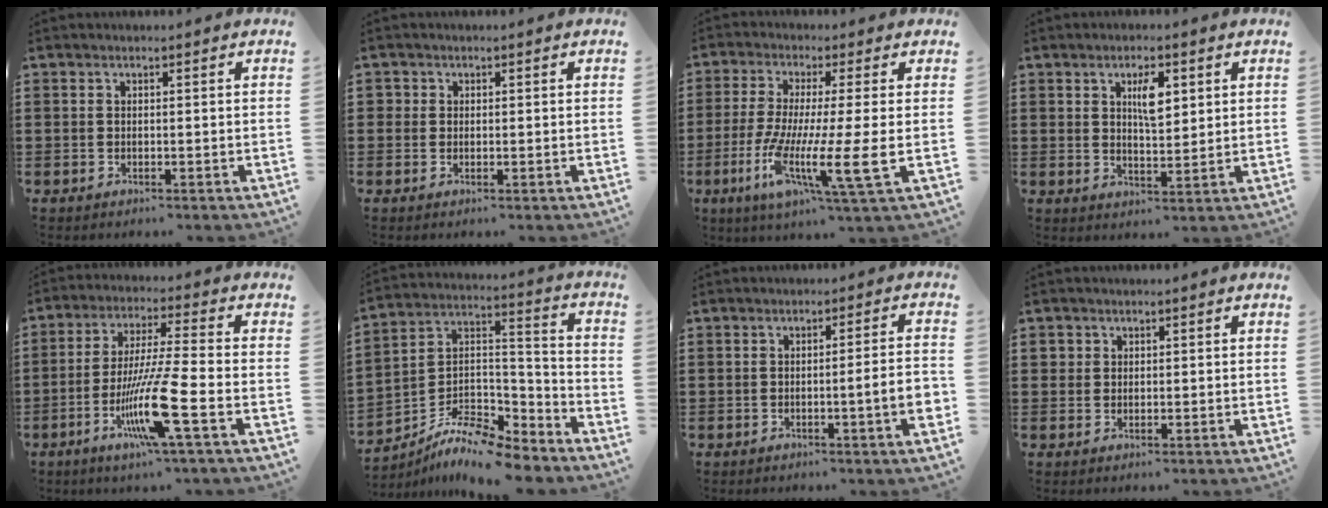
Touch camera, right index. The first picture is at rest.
{"total": 0.9, "force": [0.2, 0.9, 0.1], "torque": [-0.004, 0.006, 0.004]}
{"total": 11.3, "force": [-3.2, 0.4, 10.9], "torque": [-0.229, -0.023, -0.067]}
{"total": 4.9, "force": [1.9, 1.8, 4.1], "torque": [-0.064, -0.004, 0.025]}
{"total": 12.0, "force": [-4.9, 0.3, 11.0], "torque": [-0.220, -0.013, -0.094]}
{"total": 9.5, "force": [-8.3, 2.5, 3.9], "torque": [-0.080, 0.015, -0.165]}
{"total": 4.7, "force": [-1.2, -0.1, 4.5], "torque": [-0.075, -0.011, -0.019]}
{"total": 1.3, "force": [0.7, 1.1, 0.1], "torque": [-0.005, 0.006, 0.014]}